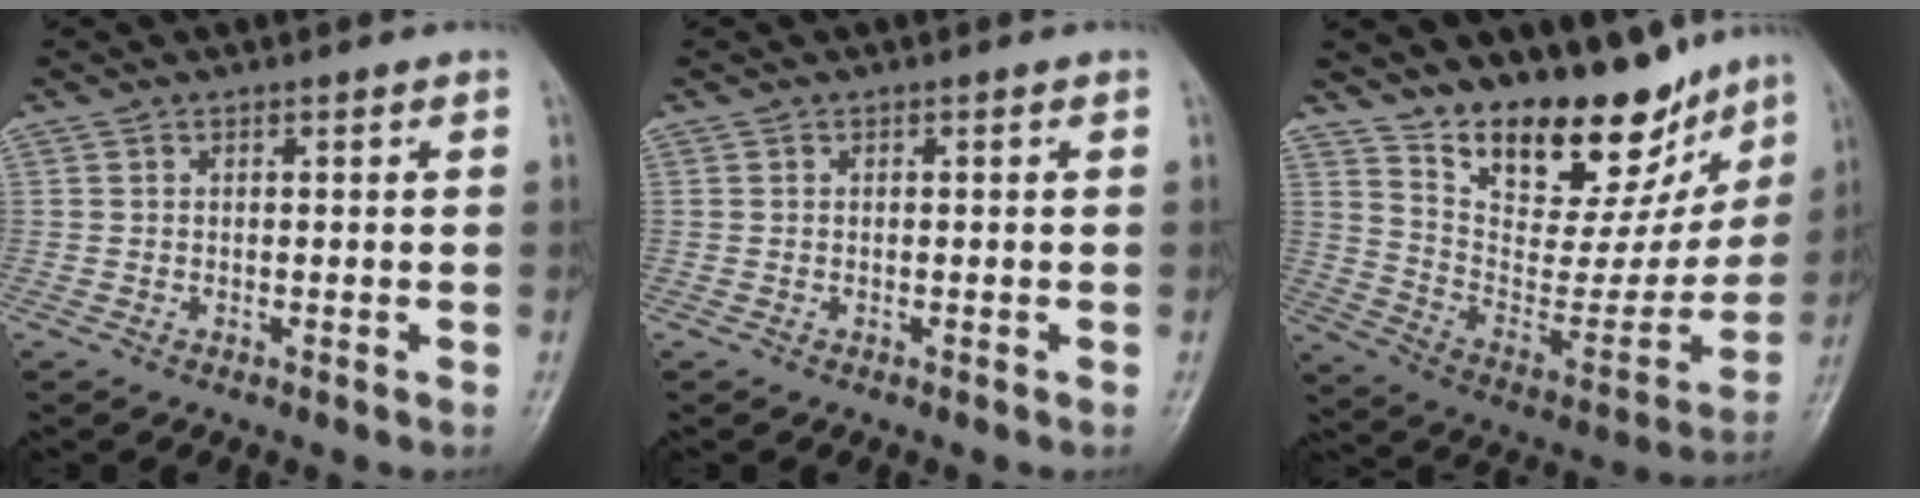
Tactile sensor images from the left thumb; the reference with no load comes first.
{"total": 0.0}
{"total": 21.7, "force": [16.6, 9.2, 10.6], "torque": [-0.106, -0.101, 0.269]}